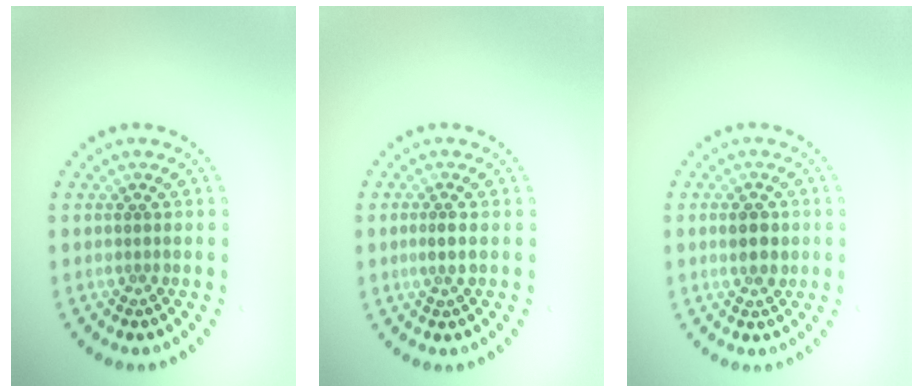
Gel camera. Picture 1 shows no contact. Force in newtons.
{"total": 1.5, "press": 1.2, "slide": 0.9}
{"total": 2.2, "press": 2.2, "slide": 0.1}